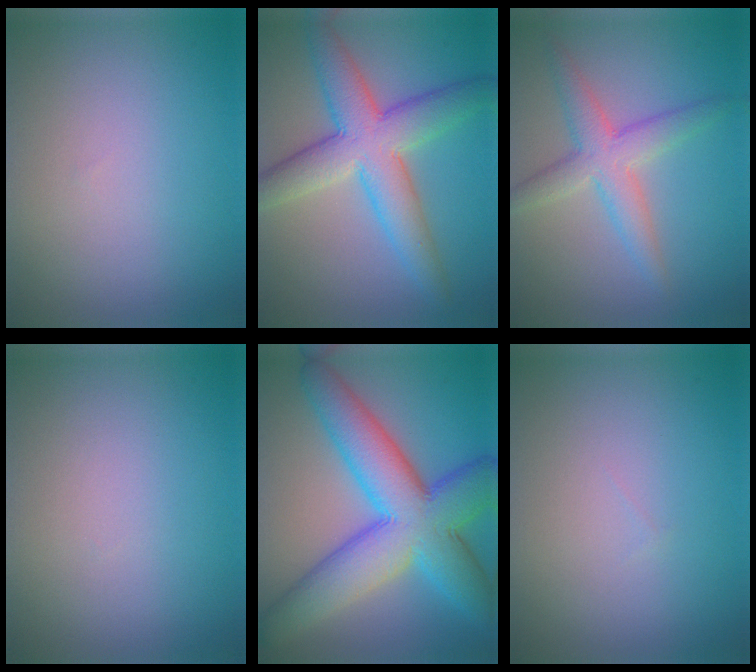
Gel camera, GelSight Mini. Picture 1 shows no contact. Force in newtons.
{"total": 7.6, "press": 7.6, "slide": 0.1}
{"total": 4.1, "press": 4.1, "slide": 0.1}
{"total": 0.0}
{"total": 11.4, "press": 11.4, "slide": 0.1}
{"total": 0.0}